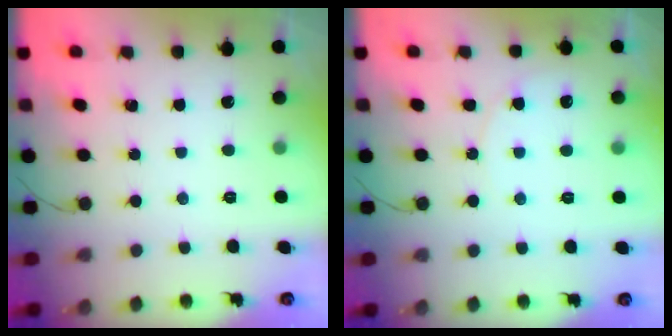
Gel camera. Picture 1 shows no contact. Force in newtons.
{"total": 6.5, "press": 6.5, "slide": 0.7}